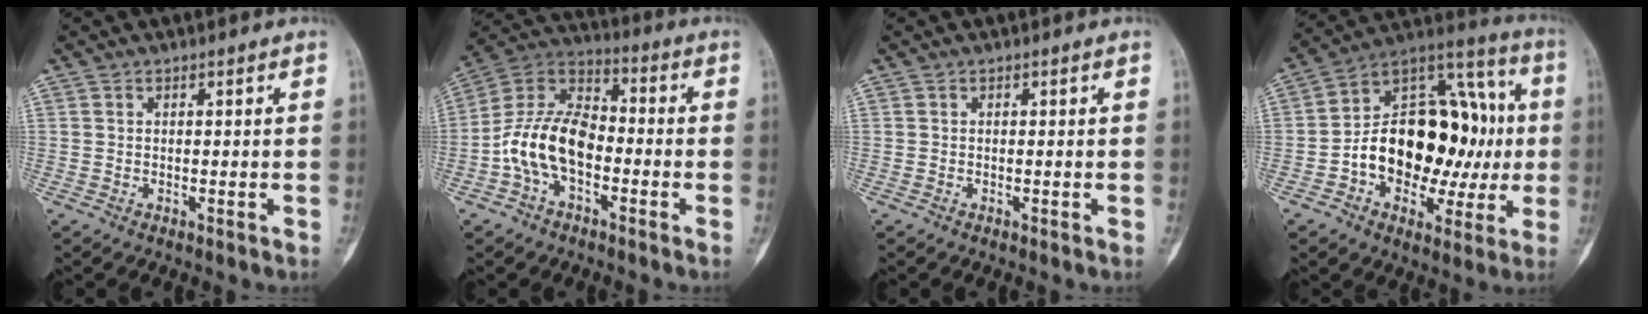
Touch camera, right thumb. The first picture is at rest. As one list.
[{"total": 13.8, "force": [-3.6, 8.2, 10.5], "torque": [-0.194, 0.046, -0.076]}, {"total": 0.0}, {"total": 24.7, "force": [-1.1, 16.1, 18.7], "torque": [-0.245, 0.050, -0.009]}]